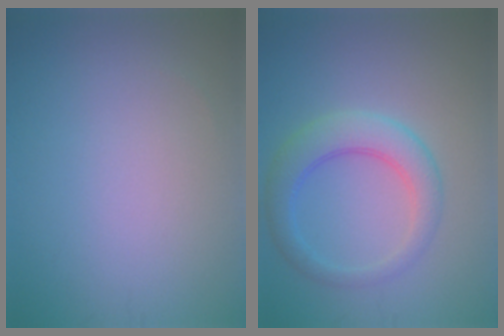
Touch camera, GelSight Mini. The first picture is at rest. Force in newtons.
{"total": 4.3, "press": 4.3, "slide": 0.1}